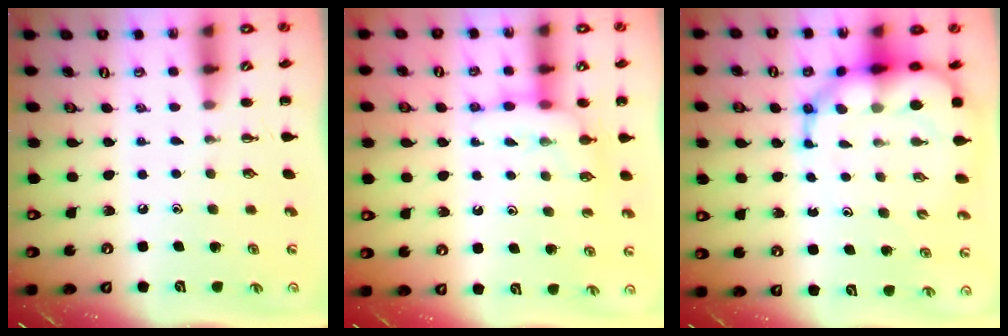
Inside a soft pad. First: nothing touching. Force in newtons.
{"total": 9.7, "press": 9.7, "slide": 0.8}
{"total": 12.0, "press": 11.5, "slide": 3.2}